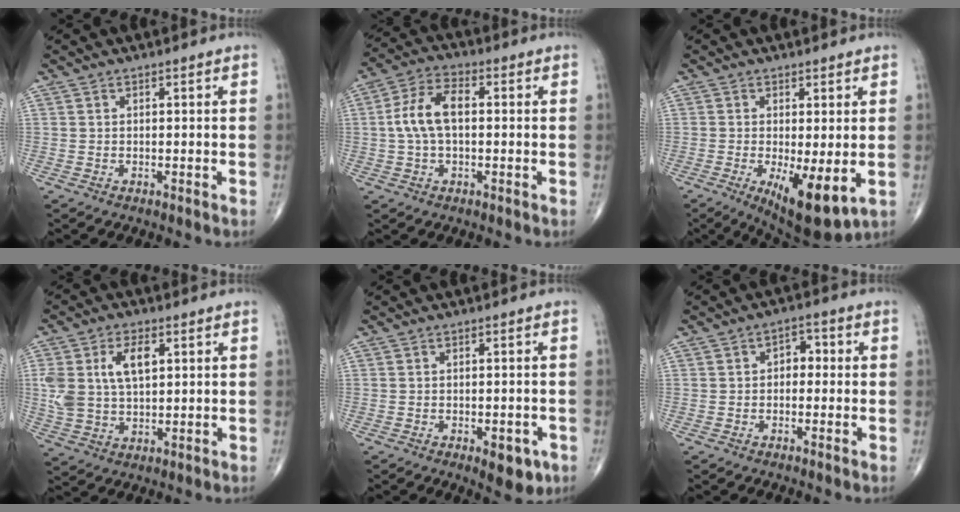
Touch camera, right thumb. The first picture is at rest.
{"total": 8.9, "force": [0.4, 4.8, 7.5], "torque": [-0.153, 0.025, 0.001]}
{"total": 10.1, "force": [-2.4, 3.3, 9.3], "torque": [-0.145, -0.025, -0.026]}
{"total": 10.6, "force": [2.7, 6.0, 8.3], "torque": [-0.163, 0.005, 0.056]}
{"total": 5.5, "force": [-2.5, 2.5, 4.3], "torque": [-0.040, 0.005, -0.025]}
{"total": 3.6, "force": [0.0, 2.5, 2.5], "torque": [-0.014, 0.016, -0.011]}